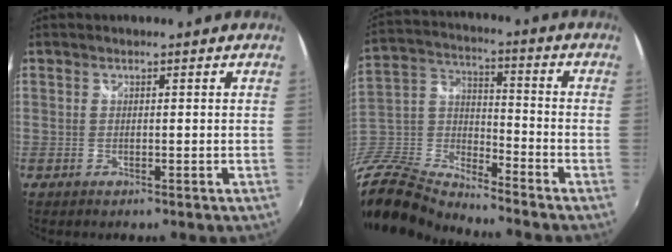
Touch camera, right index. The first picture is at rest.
{"total": 16.7, "force": [-13.4, 6.2, 7.7], "torque": [-0.209, -0.009, -0.276]}